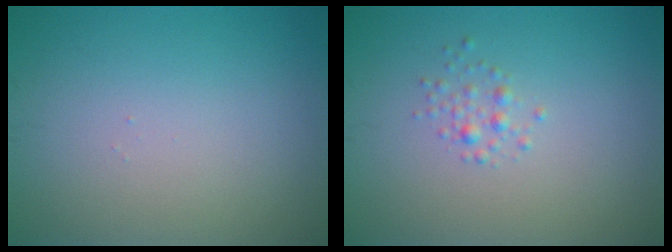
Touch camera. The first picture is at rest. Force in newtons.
{"total": 1.2, "press": 1.2, "slide": 0.0}